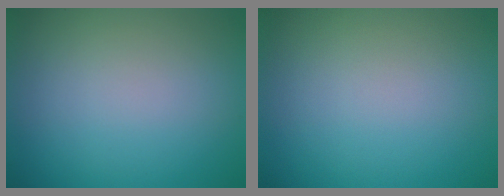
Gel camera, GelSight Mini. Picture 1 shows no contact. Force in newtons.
{"total": 0.0}